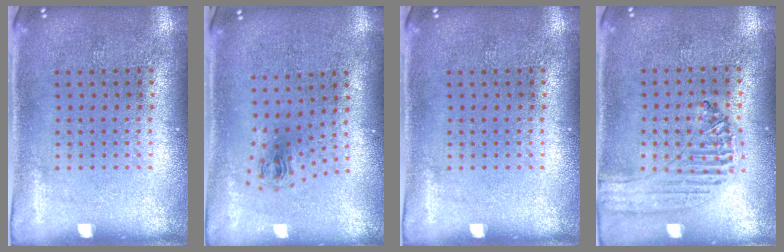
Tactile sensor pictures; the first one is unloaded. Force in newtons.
{"total": 0.8, "press": 0.4, "slide": 0.7}
{"total": 0.0}
{"total": 0.6, "press": 0.6, "slide": 0.1}